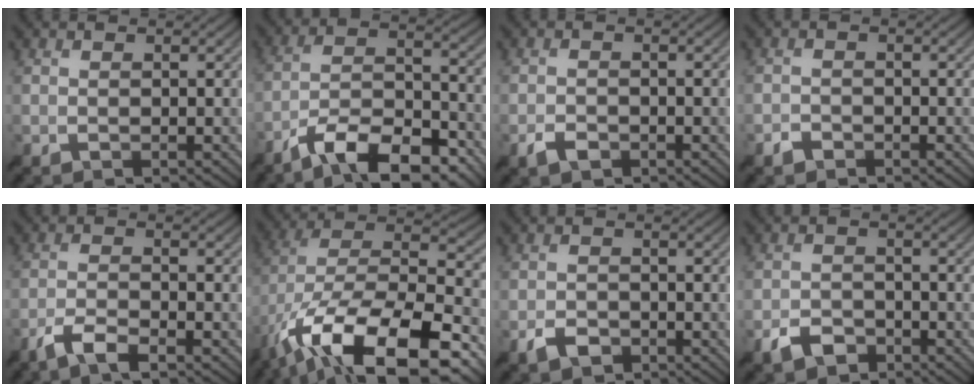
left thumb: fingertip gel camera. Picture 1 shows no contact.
{"total": 13.0, "force": [-9.1, 4.2, 8.2], "torque": [-0.143, 0.005, -0.171]}
{"total": 2.0, "force": [-1.3, 1.1, 1.0], "torque": [-0.019, -0.001, -0.029]}
{"total": 1.5, "force": [-1.2, 1.0, 0.3], "torque": [0.000, 0.001, -0.027]}
{"total": 4.4, "force": [-3.1, 0.8, 3.0], "torque": [-0.065, -0.002, -0.070]}
{"total": 19.3, "force": [-8.2, 9.3, 14.8], "torque": [-0.306, -0.018, -0.134]}
{"total": 2.7, "force": [-1.7, 1.6, 1.3], "torque": [-0.023, -0.001, -0.037]}
{"total": 3.7, "force": [-2.5, 2.1, 1.6], "torque": [-0.029, -0.004, -0.057]}